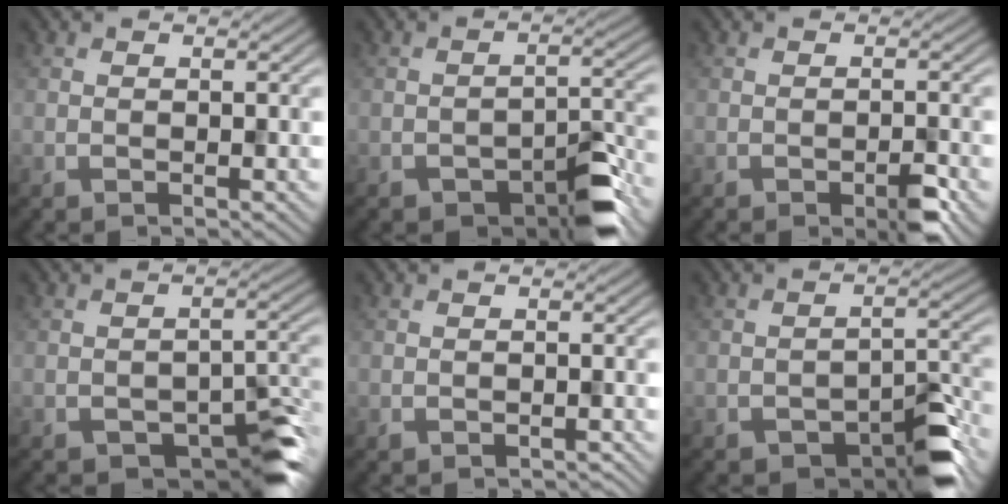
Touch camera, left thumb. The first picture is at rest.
{"total": 6.4, "force": [-3.8, 2.7, 4.3], "torque": [-0.055, 0.006, -0.057]}
{"total": 3.4, "force": [-2.0, 0.9, 2.6], "torque": [-0.042, 0.001, -0.029]}
{"total": 7.0, "force": [-4.2, 3.2, 4.5], "torque": [-0.050, -0.007, -0.061]}
{"total": 1.2, "force": [-0.9, 0.6, 0.5], "torque": [-0.008, -0.004, -0.016]}
{"total": 7.0, "force": [-4.3, 3.0, 4.6], "torque": [-0.056, 0.003, -0.068]}